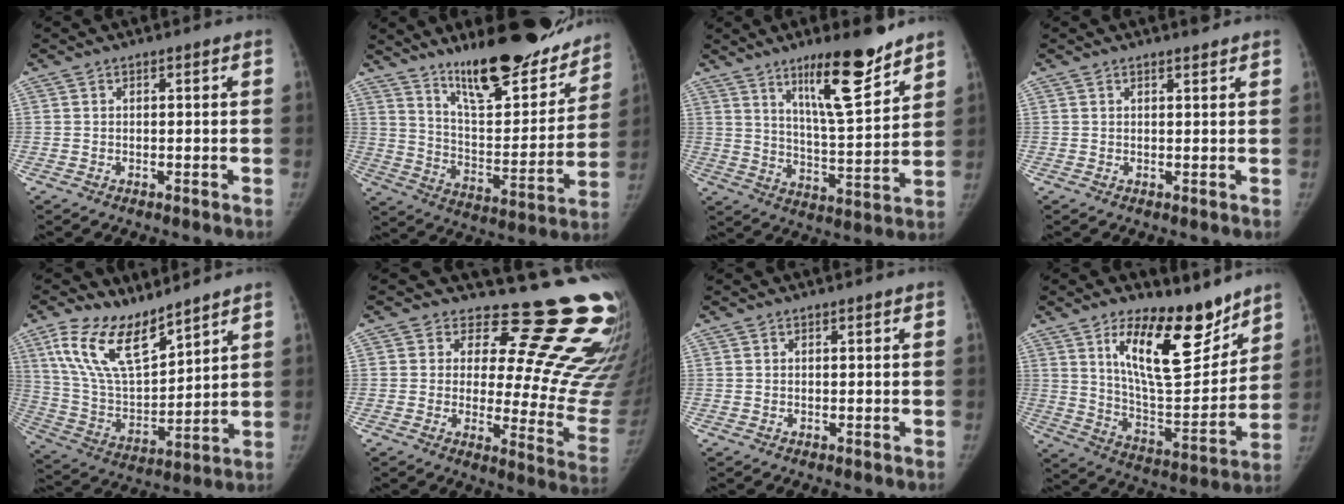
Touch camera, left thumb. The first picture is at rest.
{"total": 23.7, "force": [18.2, 7.4, 13.3], "torque": [-0.142, -0.109, 0.280]}
{"total": 15.2, "force": [10.3, 2.8, 10.8], "torque": [-0.153, -0.076, 0.174]}
{"total": 1.4, "force": [1.3, 0.2, 0.5], "torque": [-0.004, -0.009, 0.020]}
{"total": 15.5, "force": [10.7, 6.0, 9.4], "torque": [-0.153, -0.058, 0.223]}
{"total": 23.5, "force": [16.6, 9.7, 13.5], "torque": [-0.130, -0.126, 0.192]}
{"total": 0.0}
{"total": 19.1, "force": [12.0, 7.7, 12.7], "torque": [-0.151, -0.094, 0.208]}